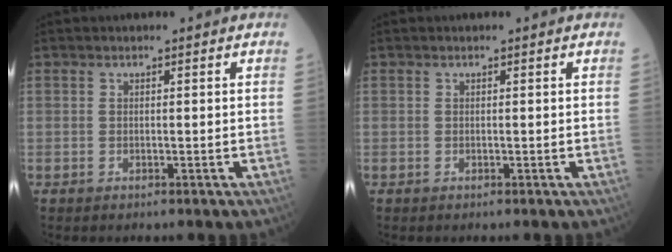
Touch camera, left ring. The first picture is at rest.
{"total": 0.0}